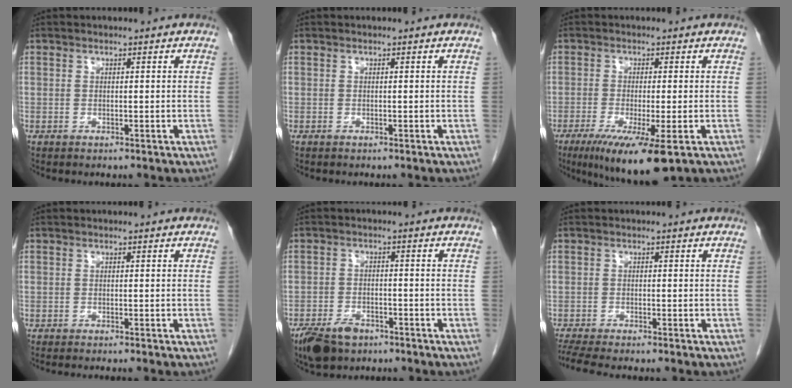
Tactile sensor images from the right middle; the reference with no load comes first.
{"total": 0.0}
{"total": 10.3, "force": [-5.7, 1.0, 8.5], "torque": [-0.136, -0.031, -0.093]}
{"total": 3.6, "force": [-3.2, 0.0, 1.7], "torque": [-0.014, -0.002, -0.042]}
{"total": 6.6, "force": [-4.6, 3.4, 3.3], "torque": [-0.063, -0.005, -0.076]}
{"total": 6.6, "force": [-5.7, 0.4, 3.2], "torque": [-0.051, -0.010, -0.093]}